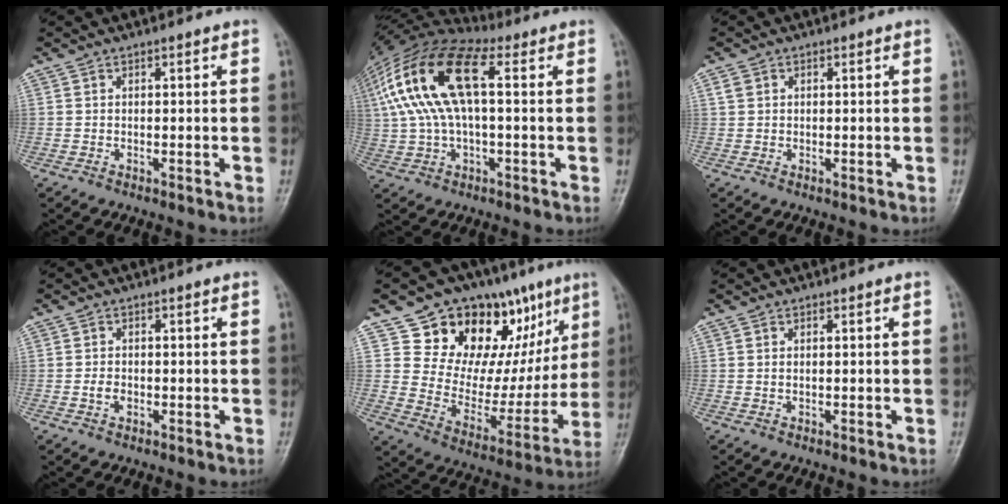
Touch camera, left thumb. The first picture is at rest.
{"total": 18.8, "force": [3.1, 8.3, 16.6], "torque": [-0.346, 0.042, 0.049]}
{"total": 1.7, "force": [0.4, 1.4, 0.8], "torque": [-0.011, 0.005, 0.008]}
{"total": 2.1, "force": [-0.6, 1.5, 1.4], "torque": [-0.023, 0.006, -0.012]}
{"total": 22.9, "force": [11.7, 13.8, 14.1], "torque": [-0.127, -0.035, 0.191]}
{"total": 0.7, "force": [0.1, 0.3, 0.7], "torque": [-0.021, 0.006, 0.005]}